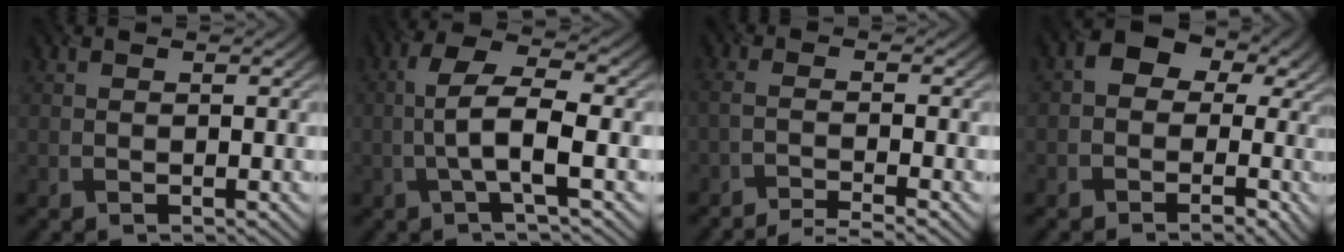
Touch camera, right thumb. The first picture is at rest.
{"total": 6.2, "force": [-1.4, 1.7, 5.8], "torque": [-0.114, 0.013, -0.034]}
{"total": 4.1, "force": [-3.2, 0.7, 2.5], "torque": [-0.031, 0.000, -0.071]}
{"total": 8.9, "force": [0.3, 7.0, 5.5], "torque": [-0.055, 0.007, -0.009]}